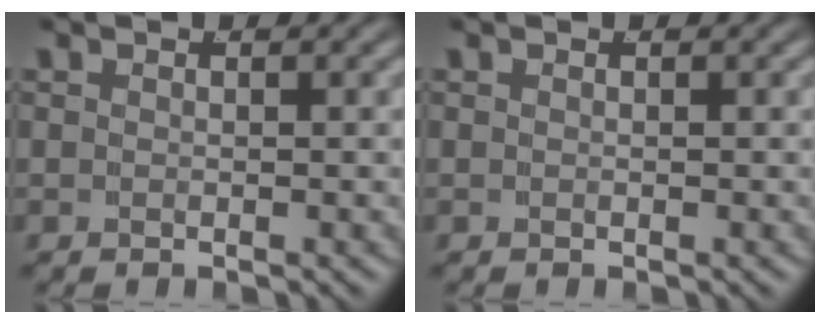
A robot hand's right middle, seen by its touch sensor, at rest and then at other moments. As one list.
[{"total": 0.0}]